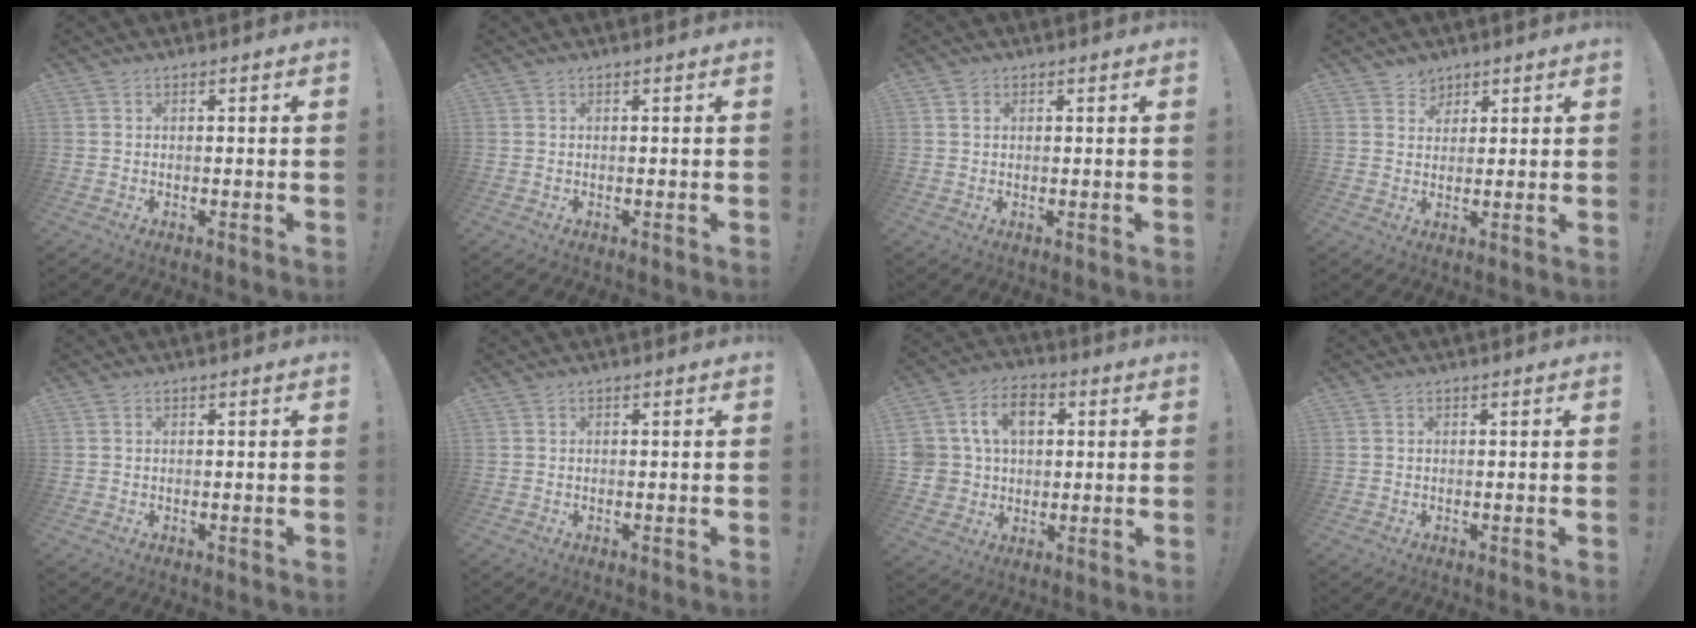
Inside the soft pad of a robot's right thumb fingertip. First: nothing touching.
{"total": 0.0}
{"total": 1.5, "force": [0.6, 1.3, 0.4], "torque": [-0.004, 0.002, 0.009]}
{"total": 3.5, "force": [2.4, 2.5, -0.3], "torque": [0.011, -0.018, 0.045]}
{"total": 0.0}
{"total": 0.0}
{"total": 13.5, "force": [4.0, 10.8, 7.1], "torque": [-0.129, 0.001, 0.078]}
{"total": 0.0}